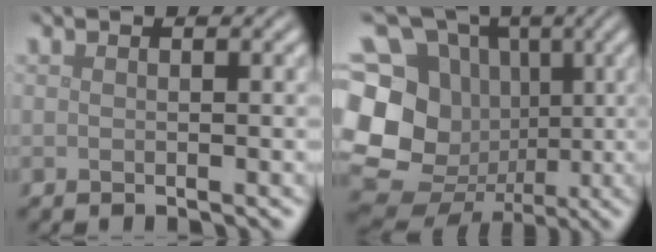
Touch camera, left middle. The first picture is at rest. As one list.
[{"total": 20.2, "force": [-1.4, 18.4, 8.3], "torque": [-0.204, 0.005, -0.047]}]